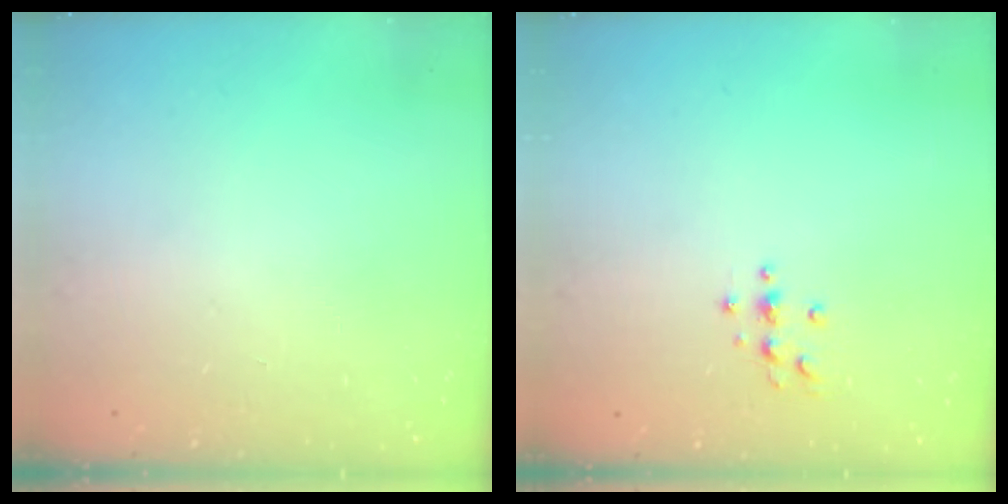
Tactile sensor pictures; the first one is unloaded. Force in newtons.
{"total": 3.3, "press": 3.3, "slide": 0.5}